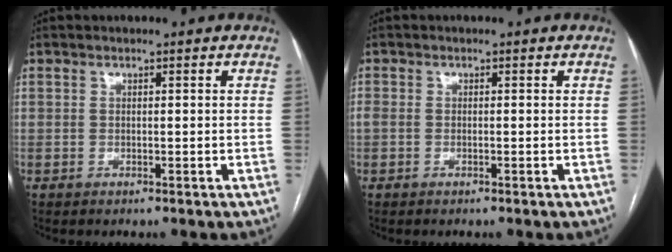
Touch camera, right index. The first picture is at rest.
{"total": 1.1, "force": [-0.2, 0.7, 0.8], "torque": [-0.027, 0.006, -0.001]}